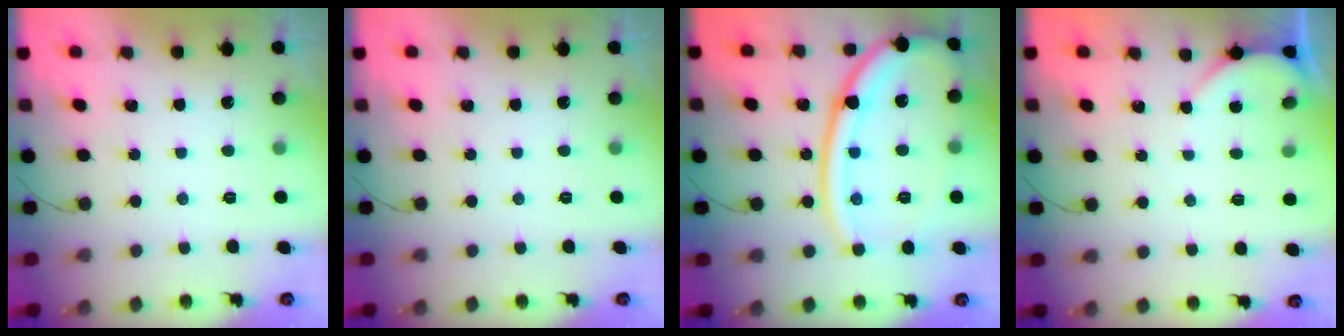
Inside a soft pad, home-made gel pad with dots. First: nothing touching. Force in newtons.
{"total": 0.0}
{"total": 21.6, "press": 21.5, "slide": 2.5}
{"total": 2.2, "press": 2.2, "slide": 0.3}